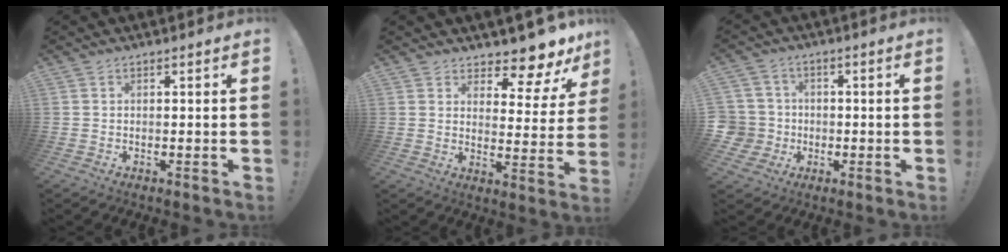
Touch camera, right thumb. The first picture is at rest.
{"total": 8.0, "force": [6.8, 2.3, 3.5], "torque": [-0.043, -0.071, 0.114]}
{"total": 7.0, "force": [-0.5, 6.9, 1.4], "torque": [-0.036, 0.008, -0.004]}